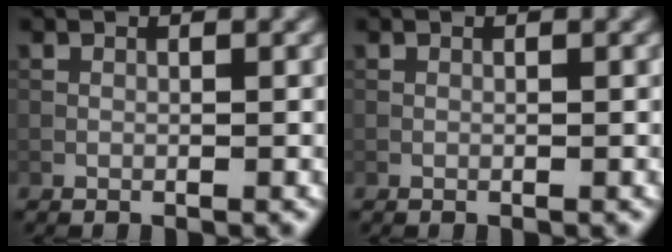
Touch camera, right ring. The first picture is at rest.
{"total": 0.0}